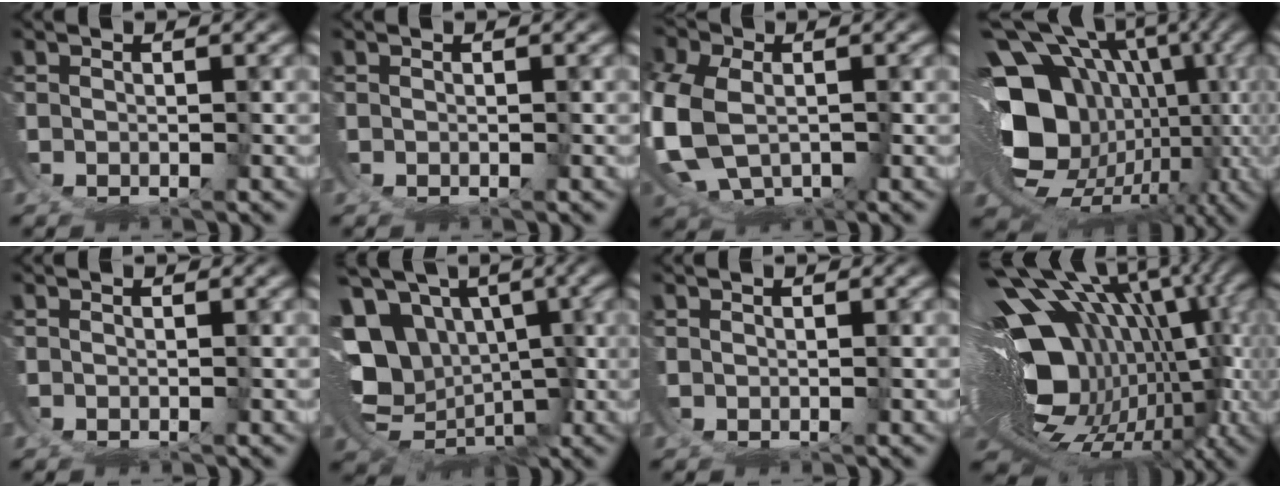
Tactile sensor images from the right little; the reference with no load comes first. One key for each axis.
{"total": 0.0}
{"total": 8.6, "fx": -0.9, "fy": 6.5, "fz": 5.5, "tx": -0.162, "ty": -0.049, "tz": 0.014}
{"total": 19.4, "fx": -2.8, "fy": 13.2, "fz": 14.0, "tx": -0.250, "ty": -0.070, "tz": -0.013}
{"total": 0.0}
{"total": 15.7, "fx": -0.3, "fy": 12.4, "fz": 9.6, "tx": -0.200, "ty": -0.061, "tz": 0.012}
{"total": 1.0, "fx": 0.7, "fy": -0.8, "fz": -0.1, "tx": 0.004, "ty": 0.001, "tz": 0.018}
{"total": 22.7, "fx": -2.6, "fy": 13.8, "fz": 17.9, "tx": -0.285, "ty": -0.057, "tz": -0.010}